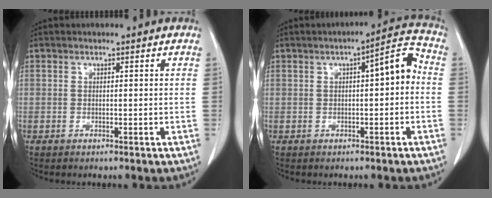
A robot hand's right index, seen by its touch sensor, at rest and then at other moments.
{"total": 5.9, "force": [0.3, 1.2, 5.7], "torque": [-0.077, 0.024, 0.000]}